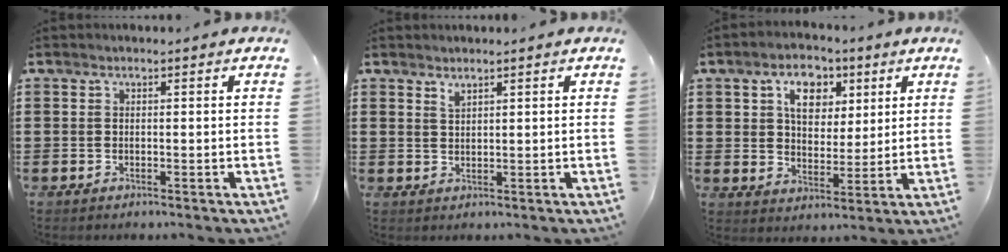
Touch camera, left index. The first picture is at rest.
{"total": 1.6, "force": [1.5, 0.3, 0.5], "torque": [-0.013, 0.000, 0.029]}
{"total": 7.3, "force": [3.7, 4.7, 4.1], "torque": [-0.062, 0.002, 0.059]}